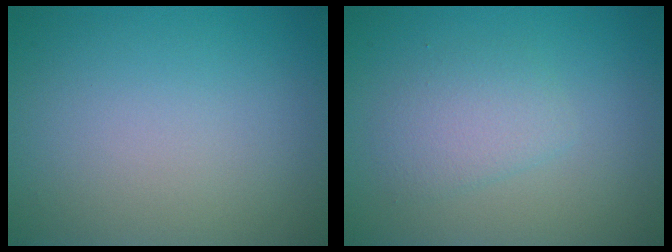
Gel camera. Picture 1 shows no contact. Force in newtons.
{"total": 2.3, "press": 2.3, "slide": 0.0}